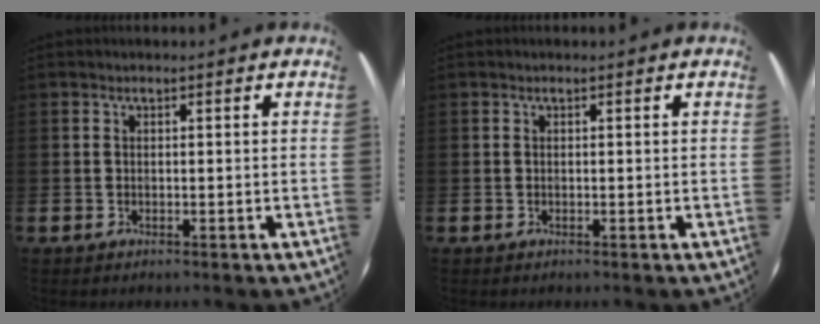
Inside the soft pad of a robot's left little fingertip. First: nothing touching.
{"total": 0.0}